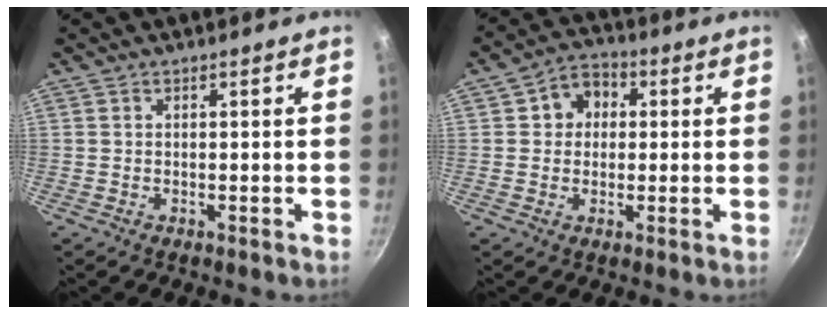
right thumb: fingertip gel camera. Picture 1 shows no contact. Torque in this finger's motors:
{"motor_torque": [-0.32, 0.15, 0.08, 0.04, 0.17]}